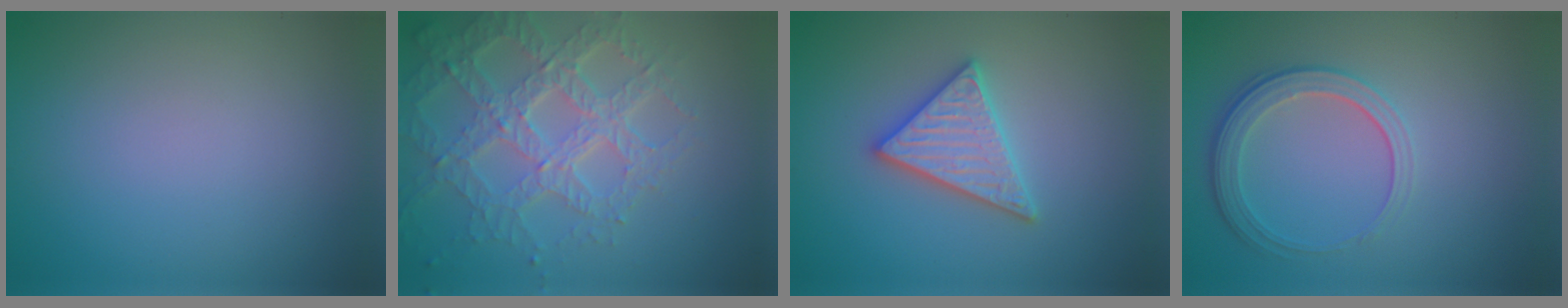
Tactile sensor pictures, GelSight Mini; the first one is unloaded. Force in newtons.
{"total": 7.0, "press": 5.0, "slide": 4.9}
{"total": 4.4, "press": 4.4, "slide": 0.4}
{"total": 3.2, "press": 2.6, "slide": 1.9}